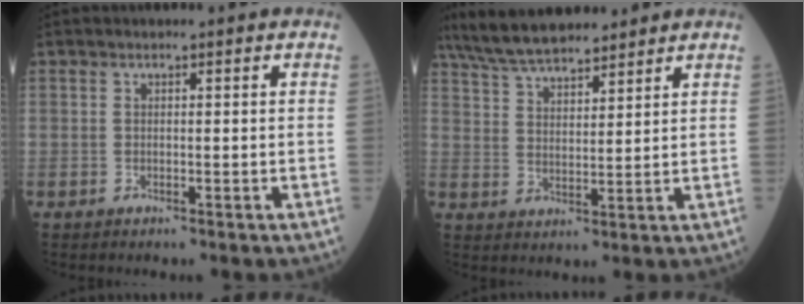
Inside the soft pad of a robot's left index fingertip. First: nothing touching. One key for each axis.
{"total": 11.7, "fx": 10.2, "fy": 2.4, "fz": 5.3, "tx": -0.100, "ty": 0.029, "tz": 0.184}